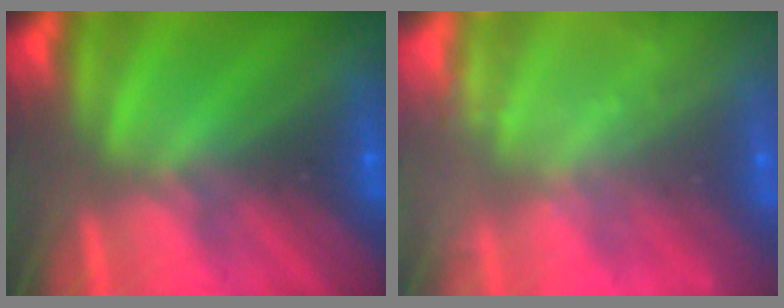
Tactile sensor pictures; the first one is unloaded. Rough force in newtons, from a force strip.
{"total": 2.4}